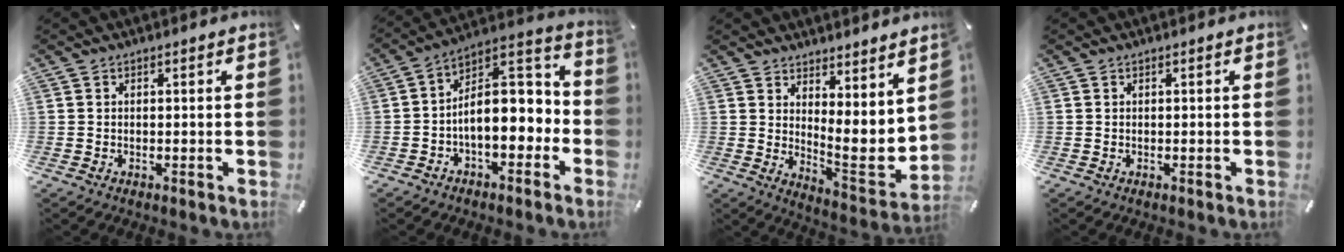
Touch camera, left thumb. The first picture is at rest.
{"total": 12.2, "force": [-1.3, 7.7, 9.3], "torque": [-0.133, -0.010, -0.023]}
{"total": 6.7, "force": [3.3, 3.2, 4.9], "torque": [-0.051, -0.067, 0.066]}
{"total": 0.0}